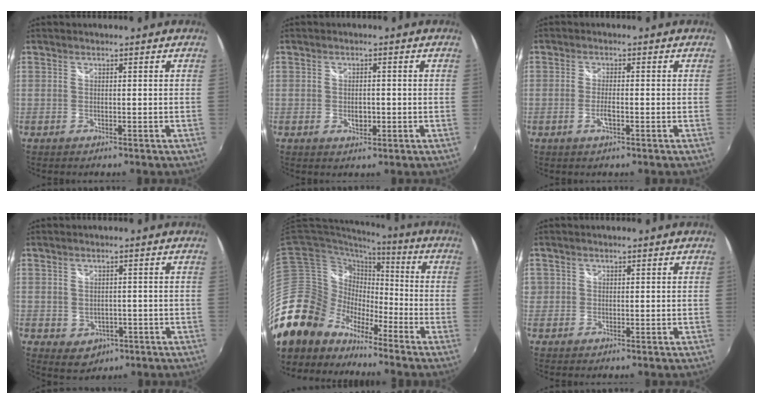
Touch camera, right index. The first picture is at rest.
{"total": 3.0, "force": [-0.5, 2.0, 2.1], "torque": [-0.034, -0.002, -0.009]}
{"total": 2.8, "force": [-1.0, 0.9, 2.5], "torque": [-0.050, -0.003, -0.019]}
{"total": 4.5, "force": [-0.8, 3.9, 2.1], "torque": [-0.044, -0.001, 0.002]}
{"total": 17.8, "force": [-13.0, 11.4, 4.4], "torque": [-0.112, 0.025, -0.244]}
{"total": 1.9, "force": [0.4, 1.8, 0.3], "torque": [-0.002, 0.002, 0.004]}